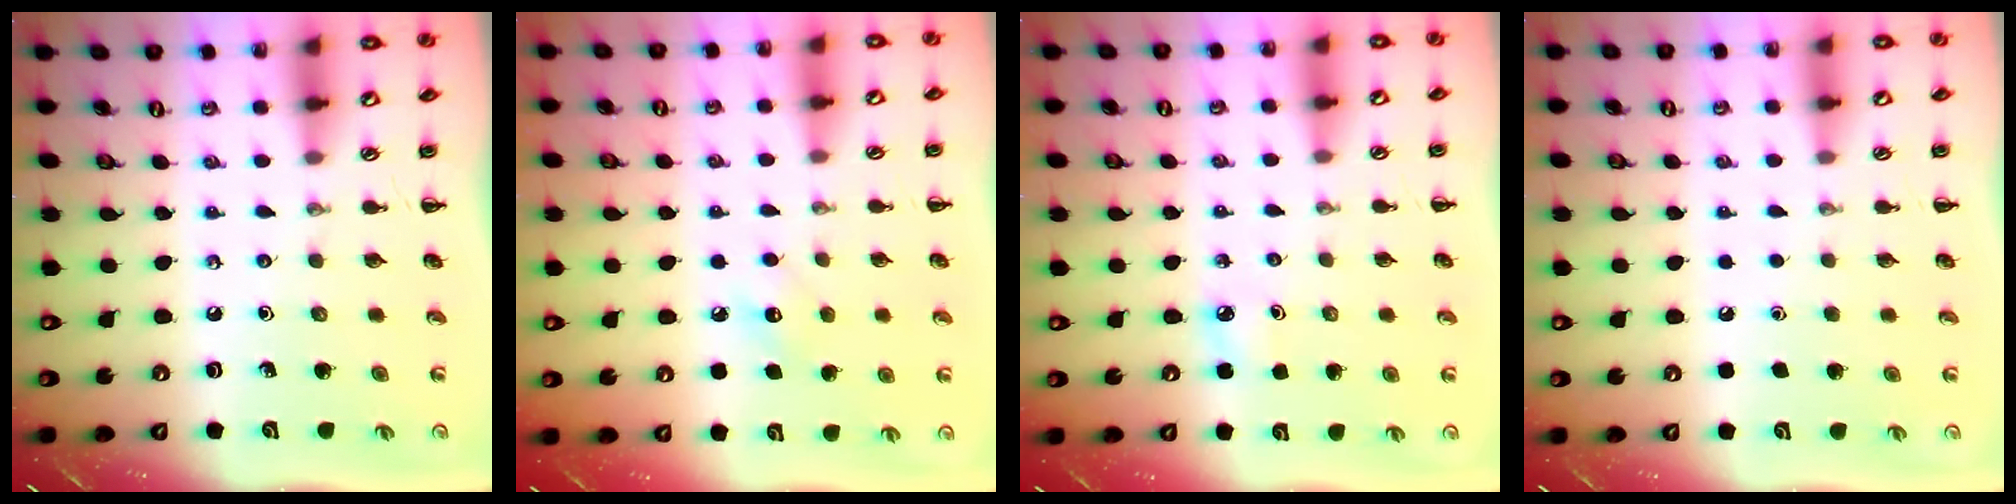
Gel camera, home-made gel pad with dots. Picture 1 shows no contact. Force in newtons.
{"total": 7.6, "press": 7.4, "slide": 1.7}
{"total": 3.6, "press": 3.5, "slide": 1.2}
{"total": 1.8, "press": 1.8, "slide": 0.1}